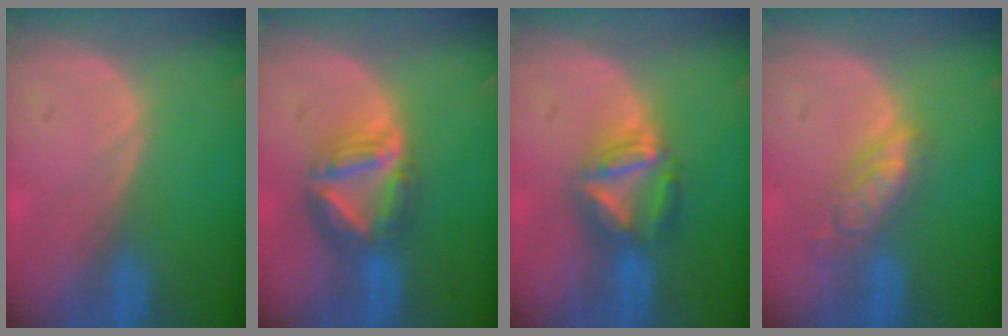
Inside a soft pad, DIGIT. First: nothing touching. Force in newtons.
{"total": 7.8, "press": 6.8, "slide": 3.9}
{"total": 6.6, "press": 6.2, "slide": 2.5}
{"total": 5.5, "press": 5.0, "slide": 2.4}